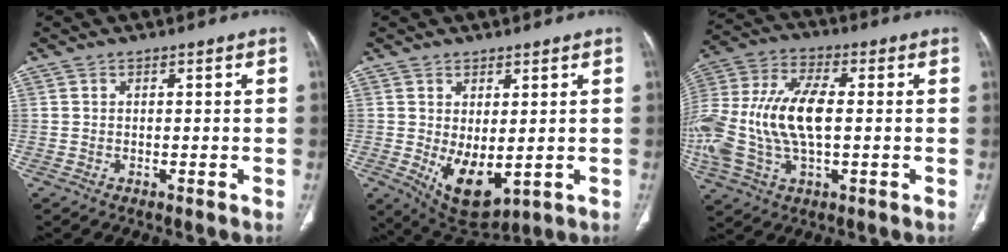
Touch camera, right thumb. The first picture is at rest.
{"total": 8.7, "force": [-0.8, 4.6, 7.4], "torque": [-0.111, -0.017, 0.011]}
{"total": 21.1, "force": [-0.6, 10.8, 18.1], "torque": [-0.423, 0.009, -0.012]}